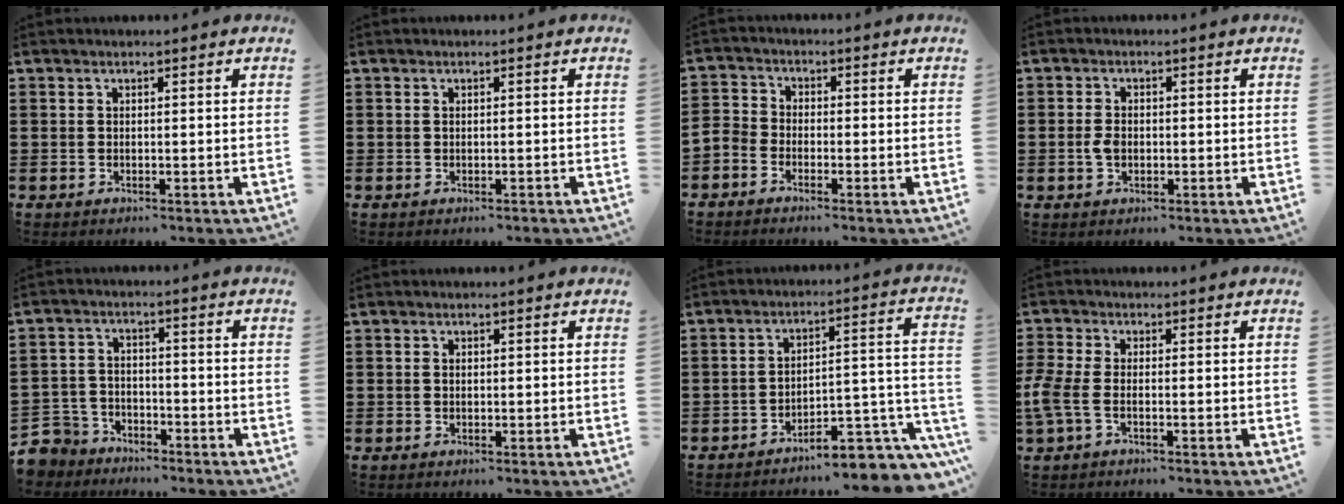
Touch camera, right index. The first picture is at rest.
{"total": 0.0}
{"total": 2.6, "force": [-2.3, 1.1, 0.1], "torque": [-0.016, 0.003, -0.052]}
{"total": 2.4, "force": [-0.4, 1.6, 1.8], "torque": [-0.042, 0.002, -0.010]}
{"total": 5.2, "force": [-4.7, 2.2, 0.2], "torque": [-0.038, 0.001, -0.106]}
{"total": 0.5, "force": [0.1, 0.4, 0.3], "torque": [-0.009, 0.000, 0.003]}
{"total": 7.6, "force": [-6.5, 1.6, 3.5], "torque": [-0.041, 0.002, -0.124]}
{"total": 3.8, "force": [-1.5, 1.5, 3.2], "torque": [-0.088, -0.010, -0.036]}